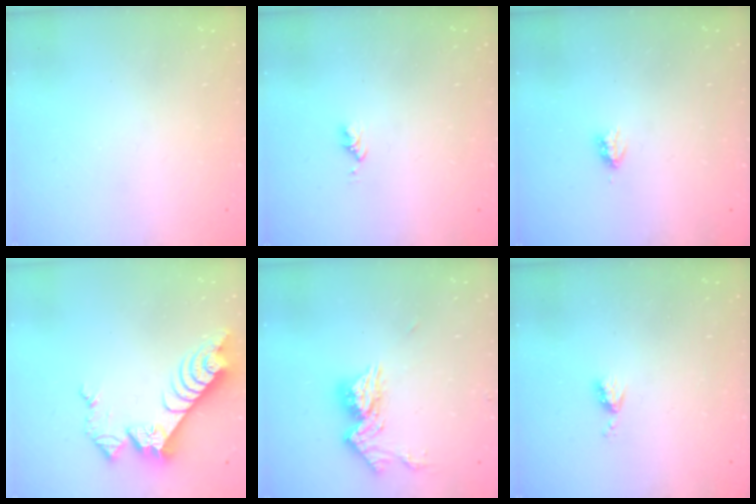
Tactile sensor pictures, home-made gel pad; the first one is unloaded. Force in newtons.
{"total": 2.6, "press": 2.6, "slide": 0.4}
{"total": 2.9, "press": 2.9, "slide": 0.5}
{"total": 11.2, "press": 11.1, "slide": 1.4}
{"total": 11.7, "press": 11.7, "slide": 0.8}
{"total": 4.0, "press": 4.0, "slide": 0.5}